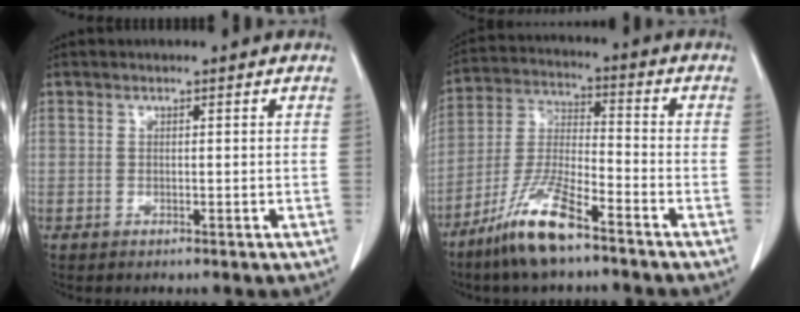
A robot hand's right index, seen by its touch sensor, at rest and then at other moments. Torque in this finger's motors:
{"motor_torque": [0.70, -0.68, 0.53, 0.16]}